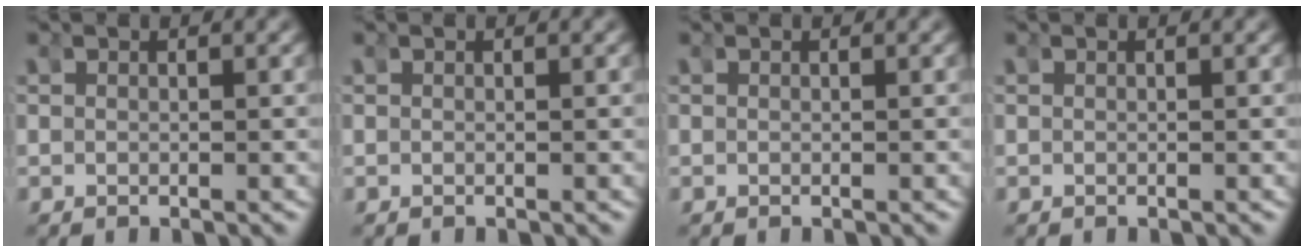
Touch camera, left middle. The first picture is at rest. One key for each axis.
{"total": 0.0}
{"total": 0.0}
{"total": 0.0}